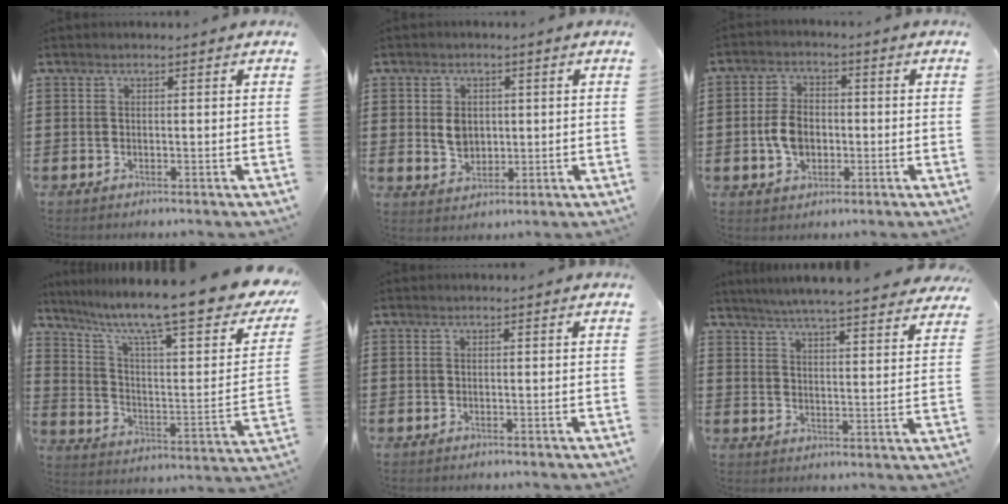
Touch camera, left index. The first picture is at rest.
{"total": 3.7, "force": [0.4, 2.9, 2.2], "torque": [-0.045, 0.007, 0.004]}
{"total": 5.6, "force": [-1.0, 3.8, 4.0], "torque": [-0.097, 0.004, -0.024]}
{"total": 12.8, "force": [10.0, 1.4, 7.8], "torque": [-0.155, -0.079, 0.159]}
{"total": 0.0}
{"total": 5.0, "force": [4.9, -0.4, 1.3], "torque": [-0.046, -0.030, 0.083]}